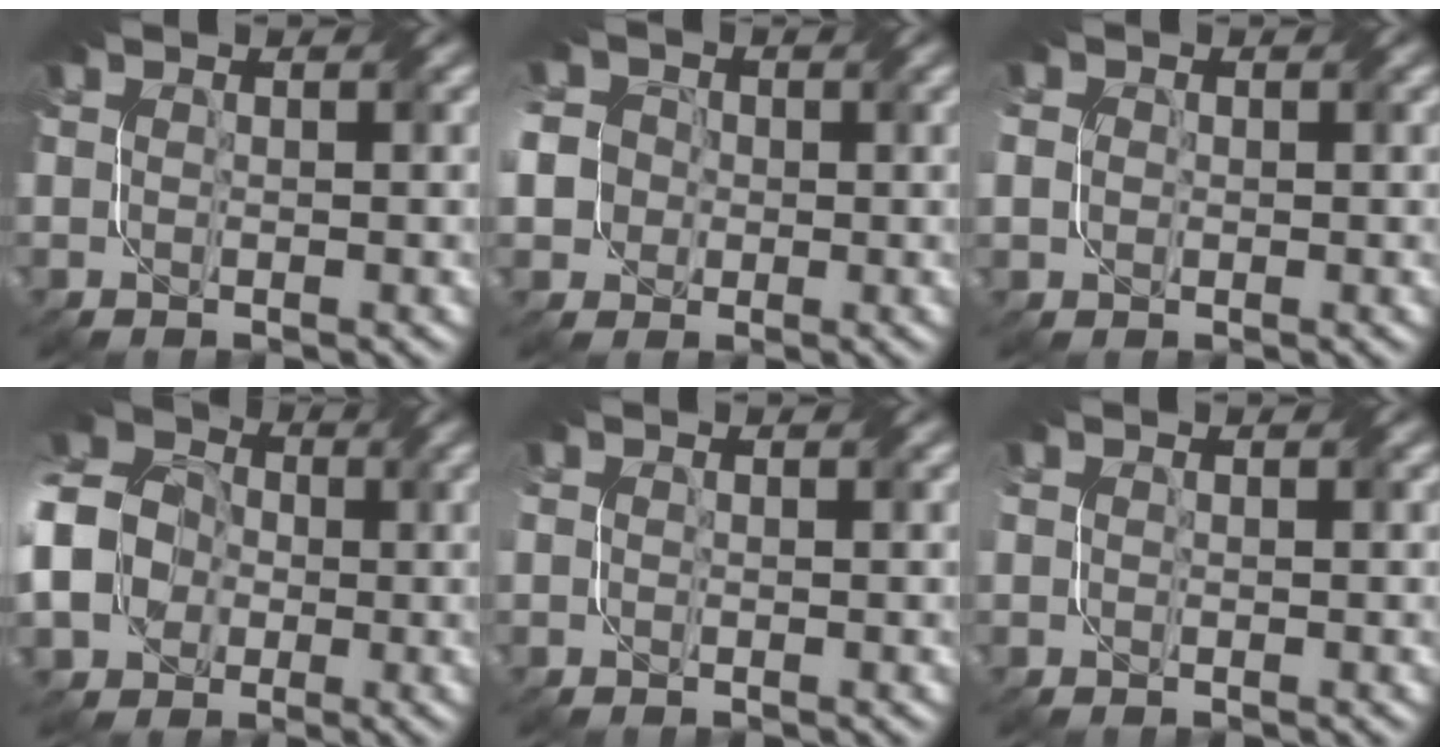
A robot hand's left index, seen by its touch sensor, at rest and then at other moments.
{"total": 8.3, "force": [-0.7, 7.5, 3.7], "torque": [-0.088, 0.022, -0.052]}
{"total": 2.7, "force": [0.4, 2.3, 1.2], "torque": [-0.030, 0.016, 0.004]}
{"total": 11.8, "force": [-2.0, 9.8, 6.2], "torque": [-0.154, -0.007, -0.061]}
{"total": 0.0}
{"total": 0.0}